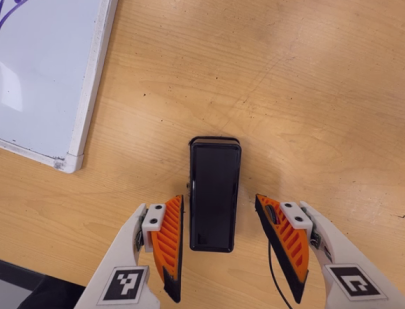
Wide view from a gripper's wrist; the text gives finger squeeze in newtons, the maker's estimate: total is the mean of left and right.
{"total": 0.0}